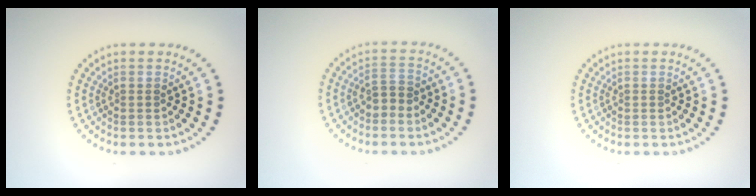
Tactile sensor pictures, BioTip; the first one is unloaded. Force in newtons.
{"total": 1.9, "press": 1.8, "slide": 0.6}
{"total": 0.0}